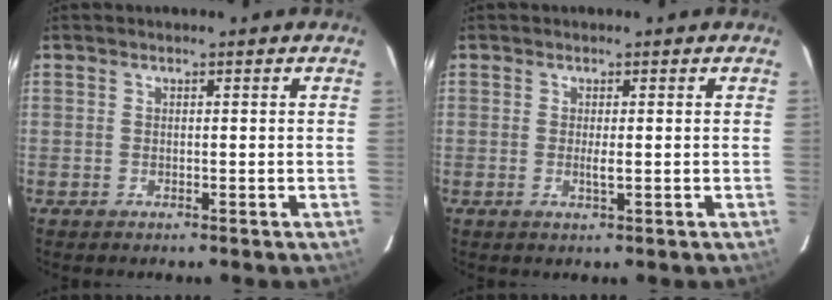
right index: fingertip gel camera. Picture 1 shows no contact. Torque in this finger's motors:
{"motor_torque": [0.39, 0.13, 0.20, 0.04]}